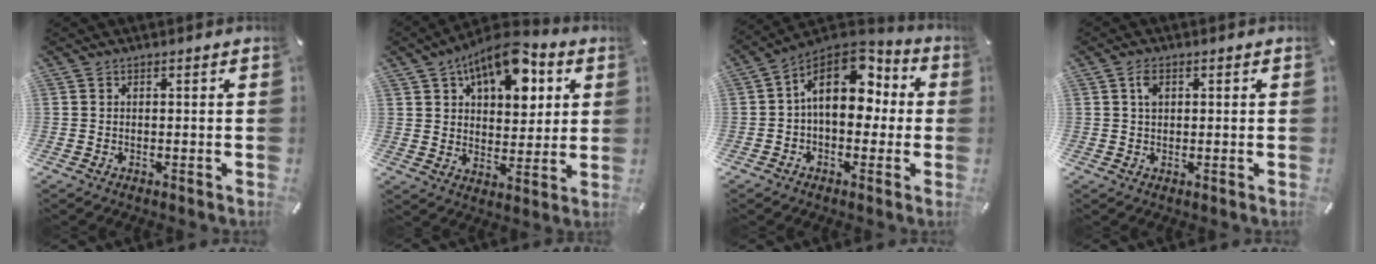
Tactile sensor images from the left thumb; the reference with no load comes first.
{"total": 14.1, "force": [7.8, 8.1, 8.5], "torque": [-0.127, -0.036, 0.137]}
{"total": 15.4, "force": [4.1, 9.6, 11.3], "torque": [-0.185, -0.016, 0.074]}
{"total": 2.6, "force": [0.7, 1.6, 1.8], "torque": [-0.032, 0.004, 0.010]}